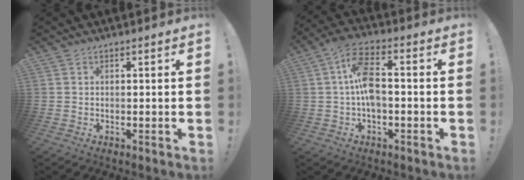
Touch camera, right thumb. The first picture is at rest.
{"total": 11.2, "force": [-0.3, 5.2, 9.9], "torque": [-0.202, 0.005, -0.007]}